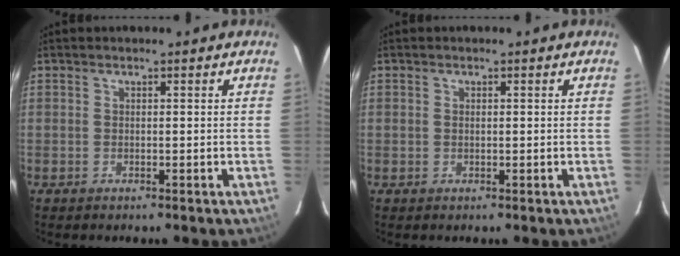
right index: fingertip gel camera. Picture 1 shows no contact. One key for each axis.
{"total": 0.5, "fx": 0.0, "fy": 0.4, "fz": 0.3, "tx": -0.004, "ty": 0.002, "tz": 0.001}